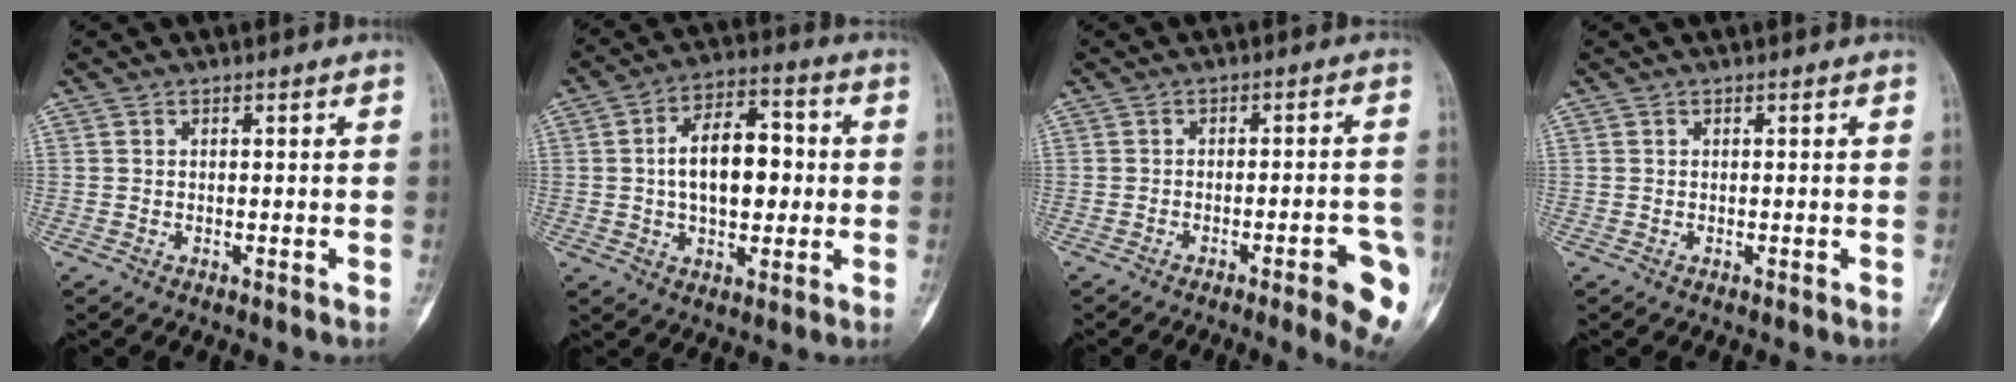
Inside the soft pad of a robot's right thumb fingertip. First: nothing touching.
{"total": 13.2, "force": [0.5, 7.5, 10.8], "torque": [-0.148, 0.022, 0.005]}
{"total": 9.5, "force": [-4.4, 1.9, 8.2], "torque": [-0.090, 0.017, -0.049]}
{"total": 0.0}